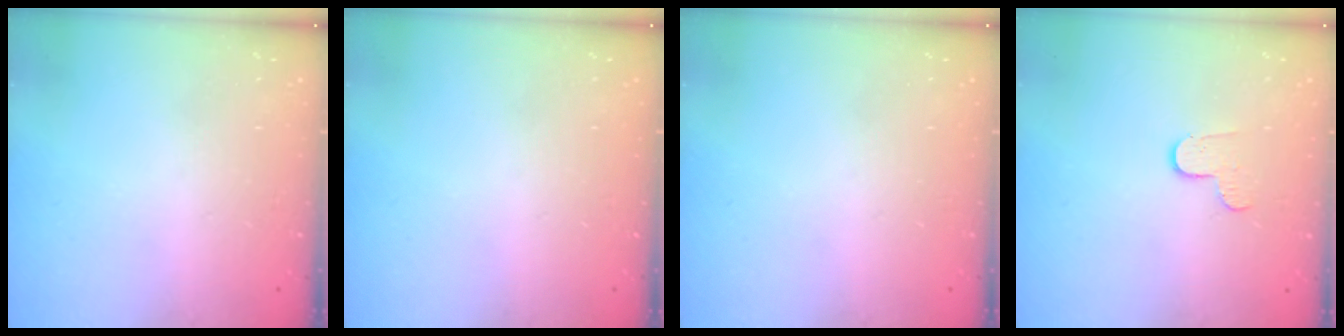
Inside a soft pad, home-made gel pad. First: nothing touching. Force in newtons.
{"total": 0.0}
{"total": 0.0}
{"total": 5.5, "press": 5.5, "slide": 0.5}